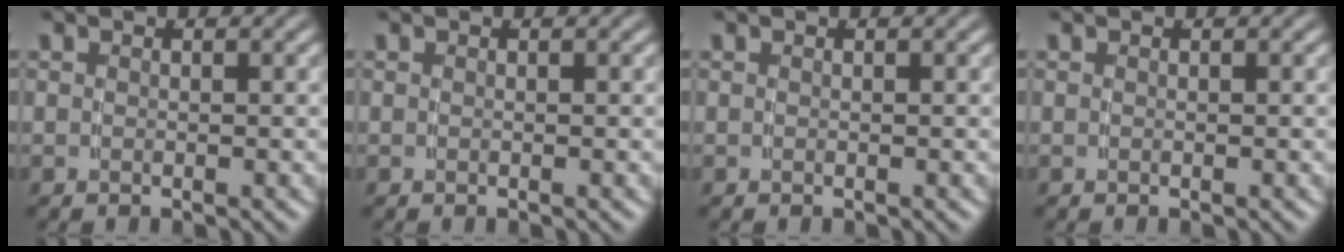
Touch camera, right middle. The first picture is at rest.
{"total": 0.0}
{"total": 0.0}
{"total": 0.0}